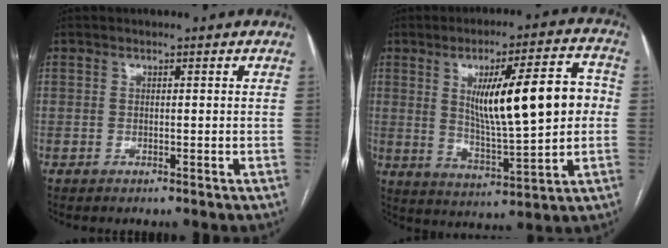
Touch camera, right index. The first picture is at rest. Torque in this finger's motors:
{"motor_torque": [1.74, 0.40, 0.53, 0.14]}